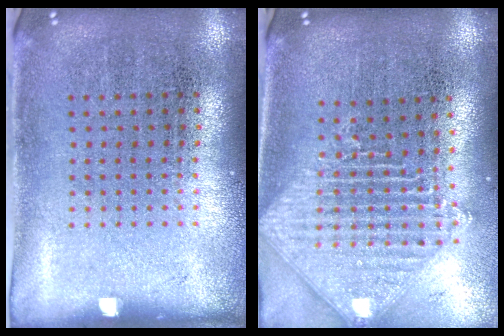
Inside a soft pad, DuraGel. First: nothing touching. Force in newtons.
{"total": 2.0, "press": 1.7, "slide": 1.2}